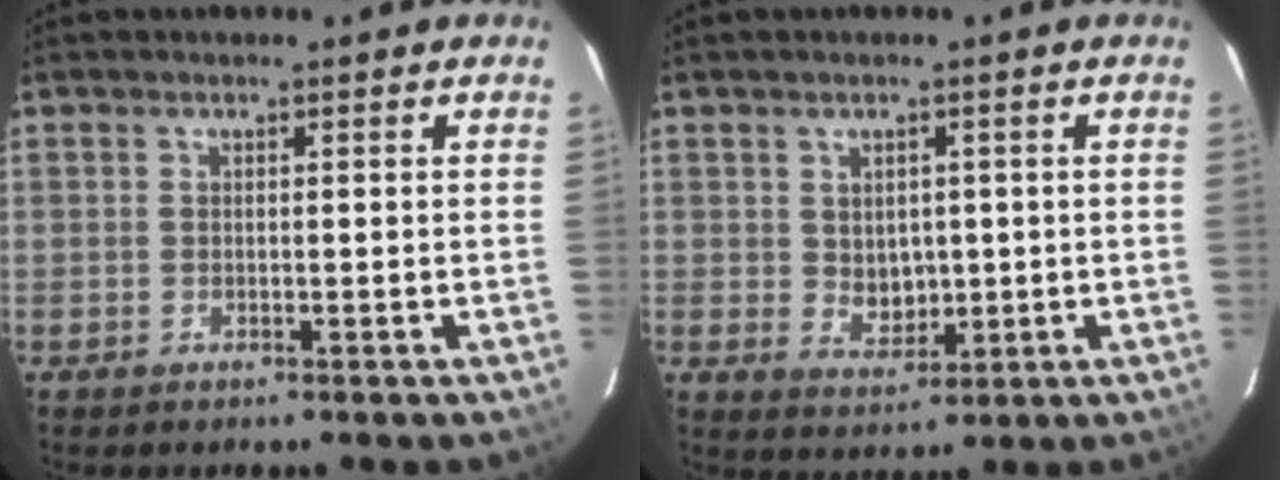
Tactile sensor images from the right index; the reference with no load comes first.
{"total": 4.7, "force": [0.4, 3.8, 2.6], "torque": [-0.041, -0.003, 0.019]}